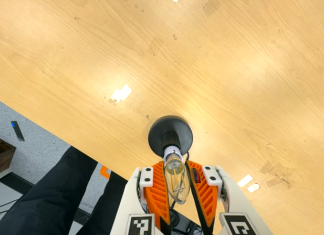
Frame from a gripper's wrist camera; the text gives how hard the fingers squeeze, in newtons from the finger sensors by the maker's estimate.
{"total": 13.5, "left": 13.3, "right": 13.8}